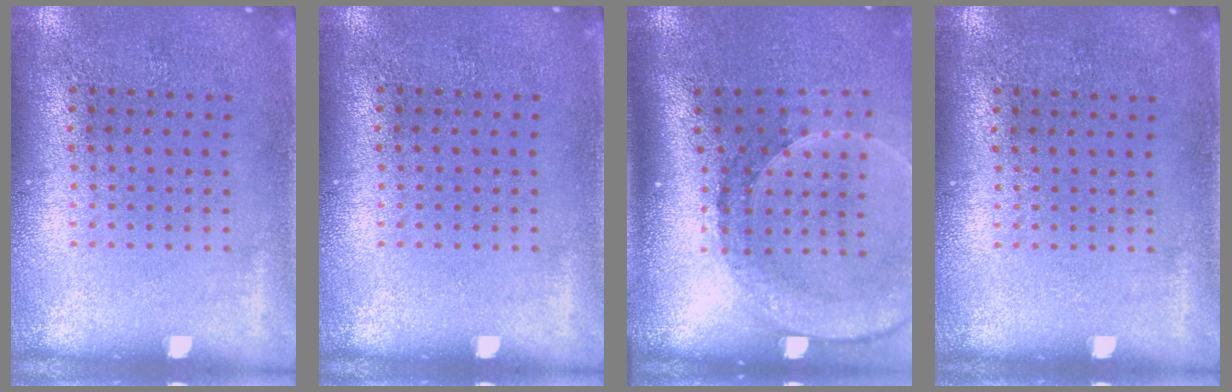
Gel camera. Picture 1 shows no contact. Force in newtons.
{"total": 0.0}
{"total": 2.7, "press": 2.0, "slide": 1.8}
{"total": 0.0}